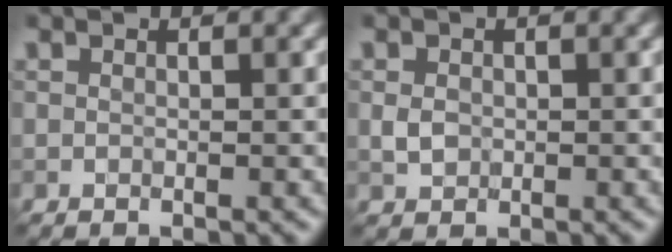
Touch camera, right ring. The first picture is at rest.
{"total": 1.4, "force": [-0.1, 1.2, 0.8], "torque": [-0.017, -0.002, -0.003]}